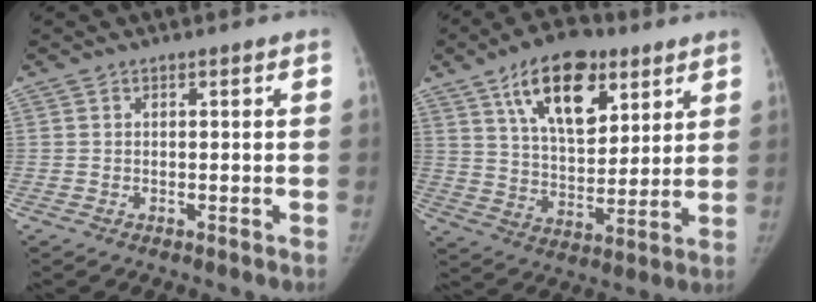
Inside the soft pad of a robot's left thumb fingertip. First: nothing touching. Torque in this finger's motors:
{"motor_torque": [0.55, 1.06, 1.34, -1.41, 0.38]}